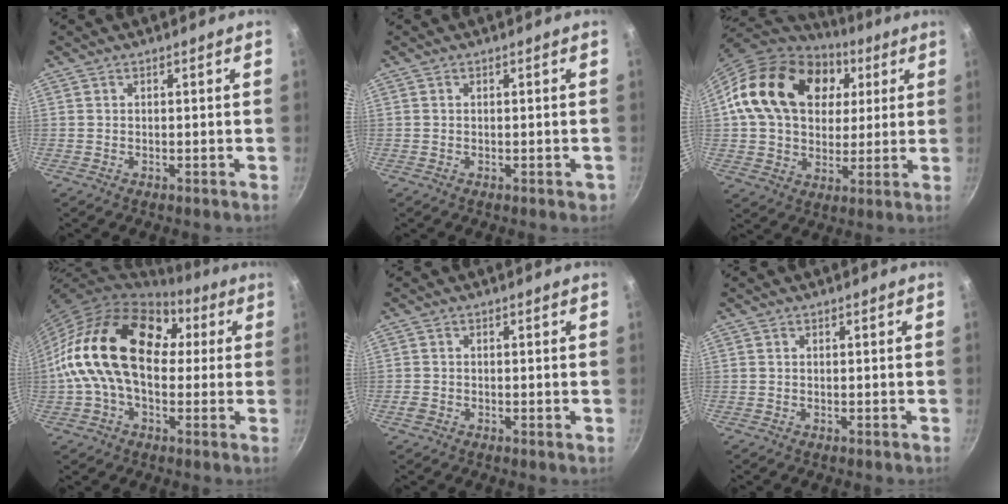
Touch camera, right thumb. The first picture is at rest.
{"total": 1.1, "force": [-0.3, 0.7, 0.8], "torque": [-0.005, 0.002, -0.004]}
{"total": 23.1, "force": [6.1, 17.0, 14.4], "torque": [-0.234, 0.015, 0.100]}
{"total": 22.5, "force": [3.0, 14.8, 16.6], "torque": [-0.264, 0.037, 0.034]}
{"total": 1.5, "force": [-0.5, 1.1, 0.9], "torque": [-0.016, 0.002, -0.012]}
{"total": 0.0}